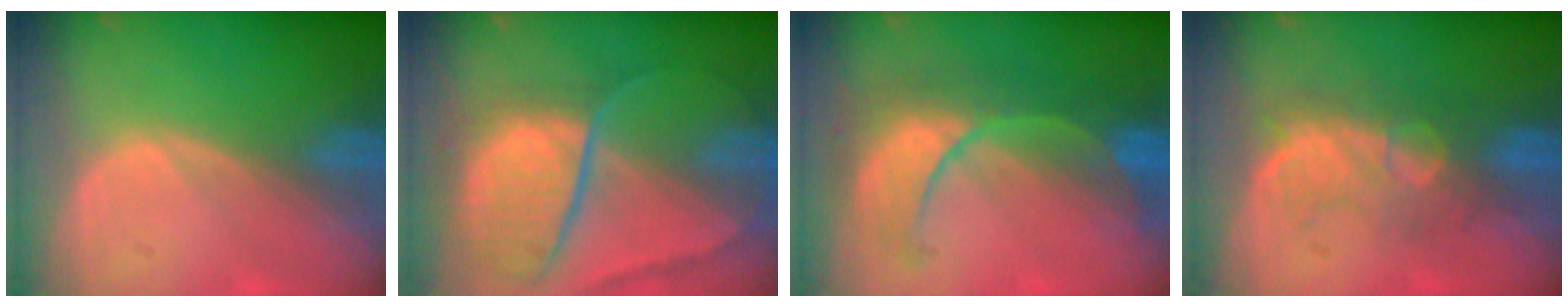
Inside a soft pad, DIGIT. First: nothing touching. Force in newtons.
{"total": 10.7, "press": 8.9, "slide": 5.9}
{"total": 9.1, "press": 9.1, "slide": 0.6}
{"total": 7.9, "press": 7.6, "slide": 2.2}